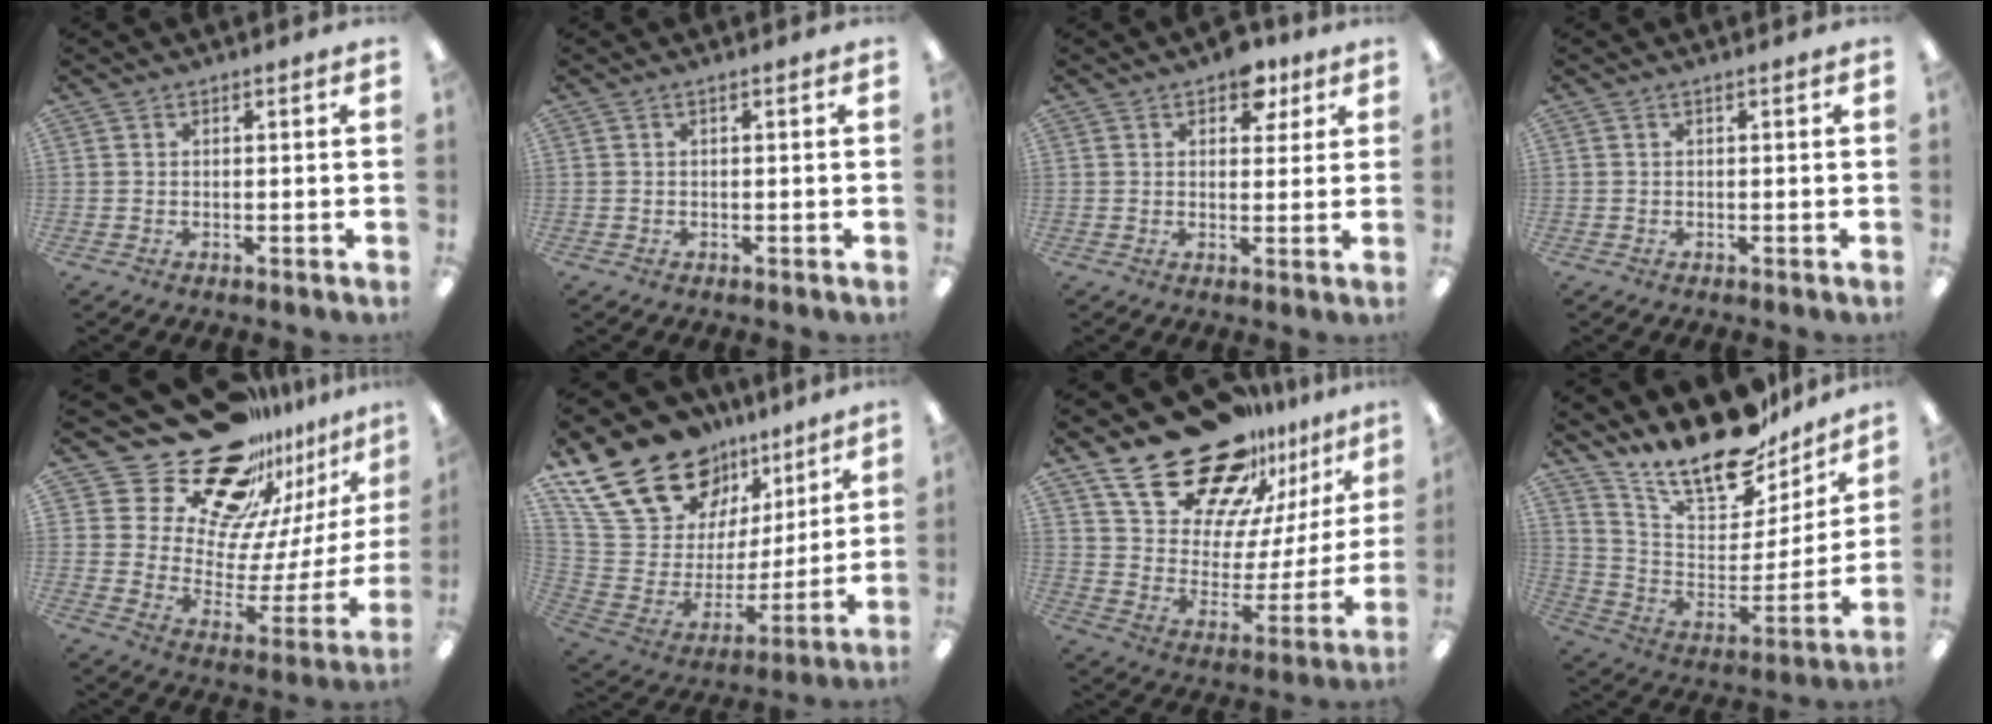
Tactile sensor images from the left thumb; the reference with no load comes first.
{"total": 0.0}
{"total": 6.2, "force": [4.1, 3.6, 3.0], "torque": [-0.029, -0.013, 0.068]}
{"total": 0.0}
{"total": 23.9, "force": [18.7, 12.0, 8.9], "torque": [-0.147, -0.139, 0.348]}
{"total": 23.5, "force": [16.4, 13.3, 10.3], "torque": [-0.206, -0.103, 0.315]}
{"total": 24.1, "force": [18.6, 11.2, 10.6], "torque": [-0.178, -0.116, 0.331]}
{"total": 20.3, "force": [16.6, 7.8, 8.6], "torque": [-0.146, -0.122, 0.288]}